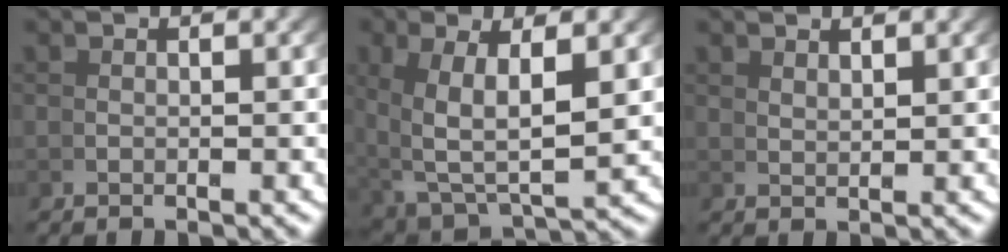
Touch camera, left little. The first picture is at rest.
{"total": 7.0, "force": [0.6, 3.7, 5.9], "torque": [-0.120, -0.033, 0.038]}
{"total": 2.2, "force": [1.8, -1.2, 0.1], "torque": [0.005, -0.001, 0.042]}